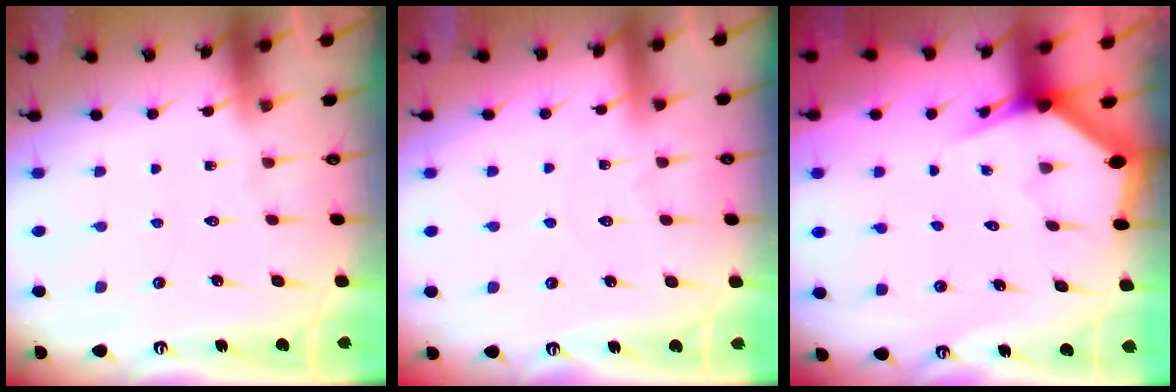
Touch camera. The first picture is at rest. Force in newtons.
{"total": 2.8, "press": 2.8, "slide": 0.3}
{"total": 3.1, "press": 3.1, "slide": 0.0}